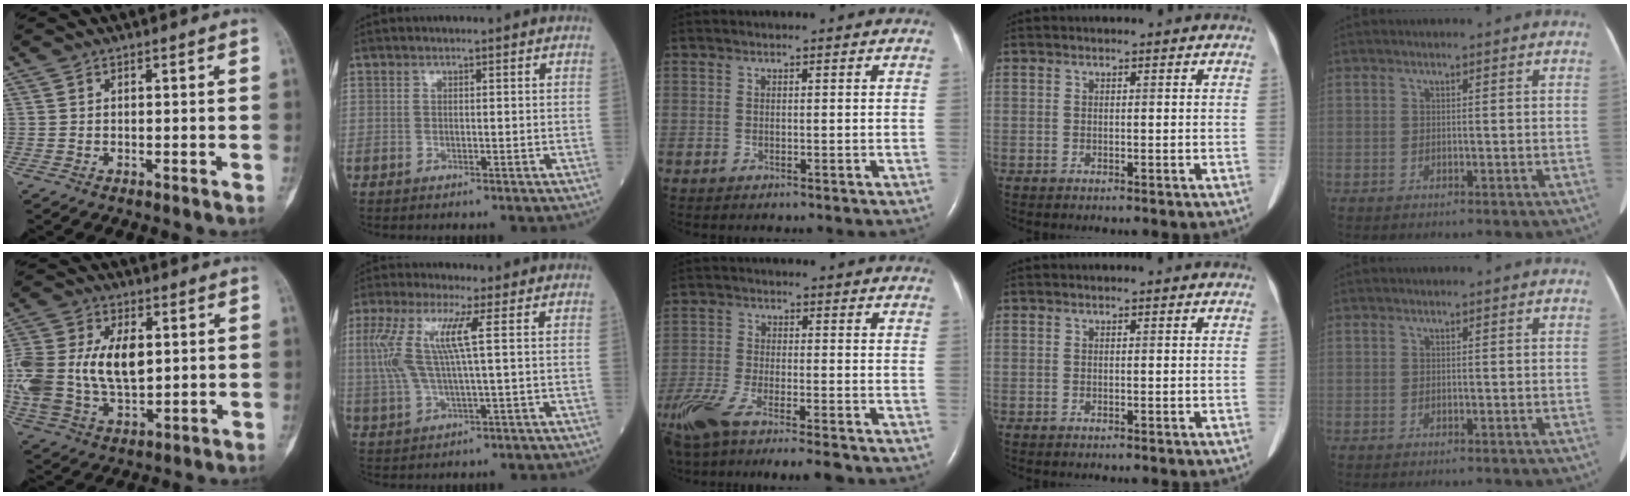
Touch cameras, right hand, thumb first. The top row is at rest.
{"thumb": {"total": 20.5, "force": [1.8, 12.7, 16.0], "torque": [-0.363, -0.005, 0.041]}, "index": {"total": 9.1, "force": [2.0, 0.7, 8.8], "torque": [-0.211, 0.014, 0.039]}, "middle": {"total": 14.8, "force": [-11.8, 2.1, 8.6], "torque": [-0.184, -0.033, -0.201]}}